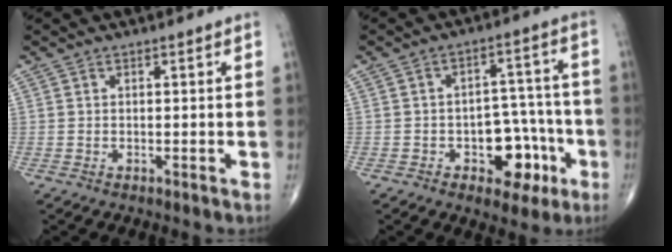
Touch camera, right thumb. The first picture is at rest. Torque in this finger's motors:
{"motor_torque": [2.66, 1.93, 0.49, -0.55, 0.03]}